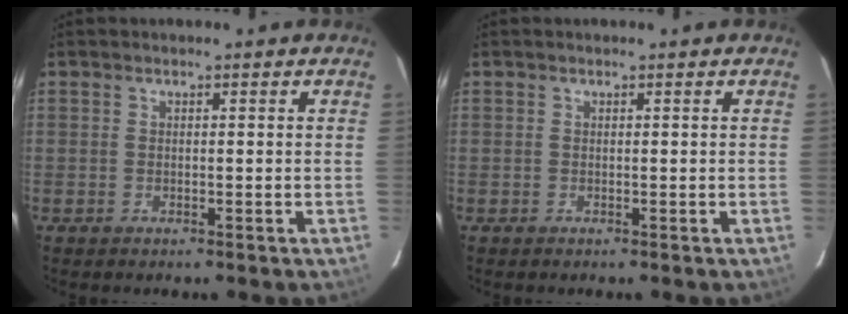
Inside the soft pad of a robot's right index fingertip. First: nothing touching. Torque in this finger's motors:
{"motor_torque": [-0.30, 0.18, -0.91, -0.21]}